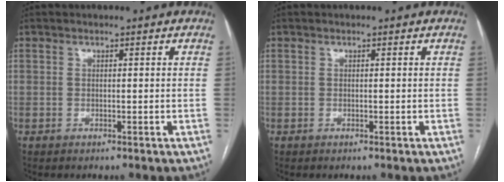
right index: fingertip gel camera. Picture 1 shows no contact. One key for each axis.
{"total": 0.0}